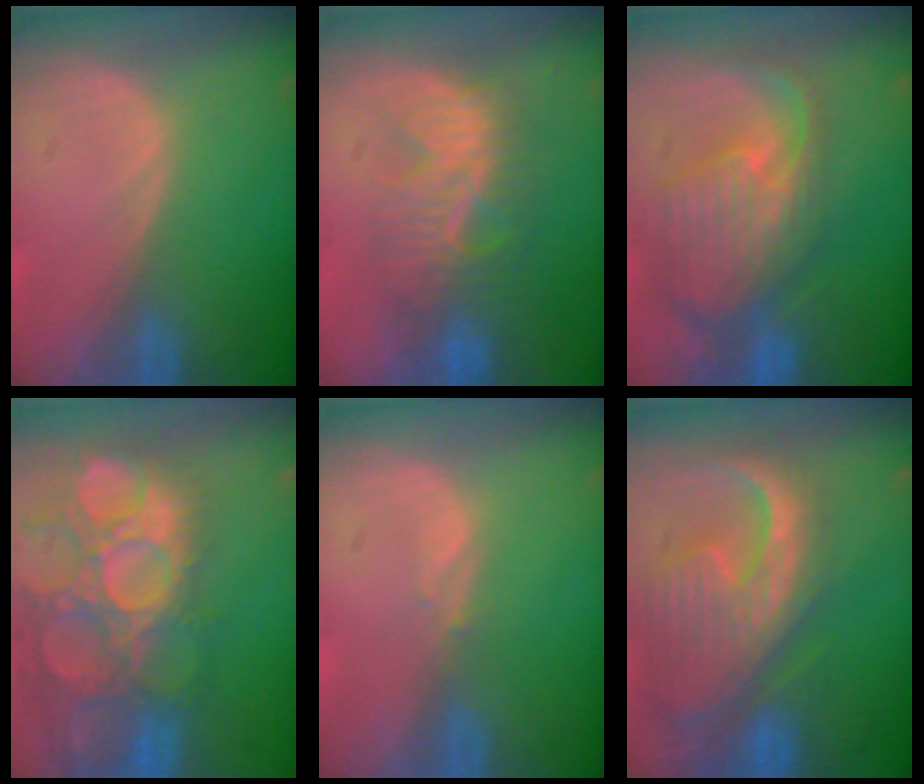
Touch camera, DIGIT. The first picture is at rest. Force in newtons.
{"total": 8.4, "press": 8.0, "slide": 2.4}
{"total": 10.9, "press": 9.6, "slide": 5.2}
{"total": 14.7, "press": 12.7, "slide": 7.6}
{"total": 0.6, "press": 0.6, "slide": 0.1}
{"total": 13.0, "press": 11.2, "slide": 6.6}